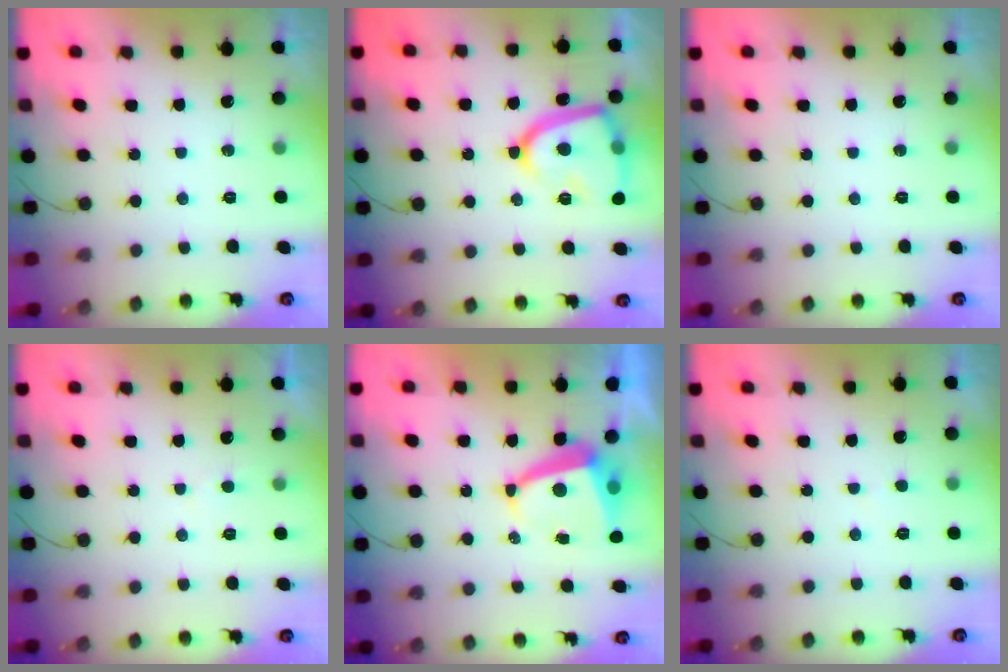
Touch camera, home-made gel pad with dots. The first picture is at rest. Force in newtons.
{"total": 17.7, "press": 17.6, "slide": 1.6}
{"total": 0.0}
{"total": 2.0, "press": 2.0, "slide": 0.2}
{"total": 6.5, "press": 6.4, "slide": 0.9}
{"total": 1.6, "press": 1.6, "slide": 0.2}